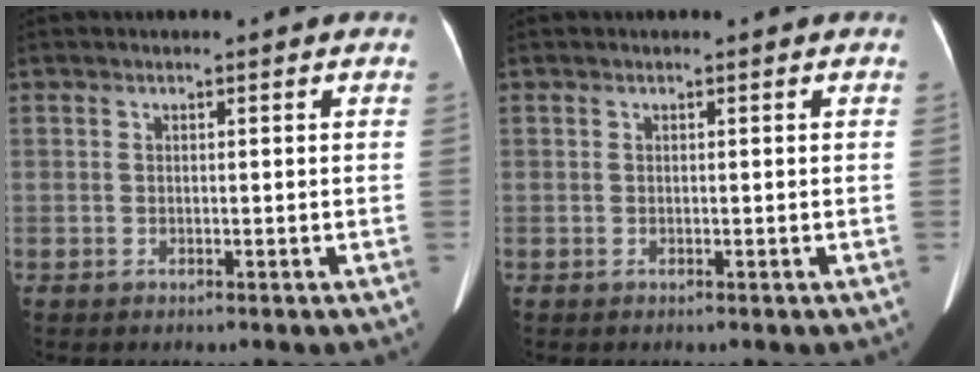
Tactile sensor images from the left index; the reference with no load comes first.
{"total": 0.0}